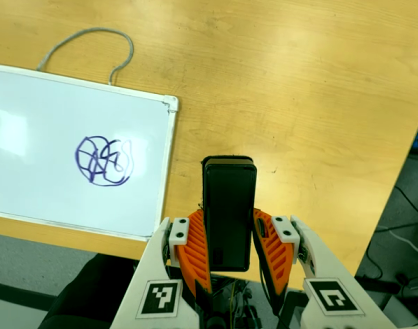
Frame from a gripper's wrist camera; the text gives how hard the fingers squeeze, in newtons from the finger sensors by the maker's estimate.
{"total": 5.1, "left": 3.3, "right": 6.9}